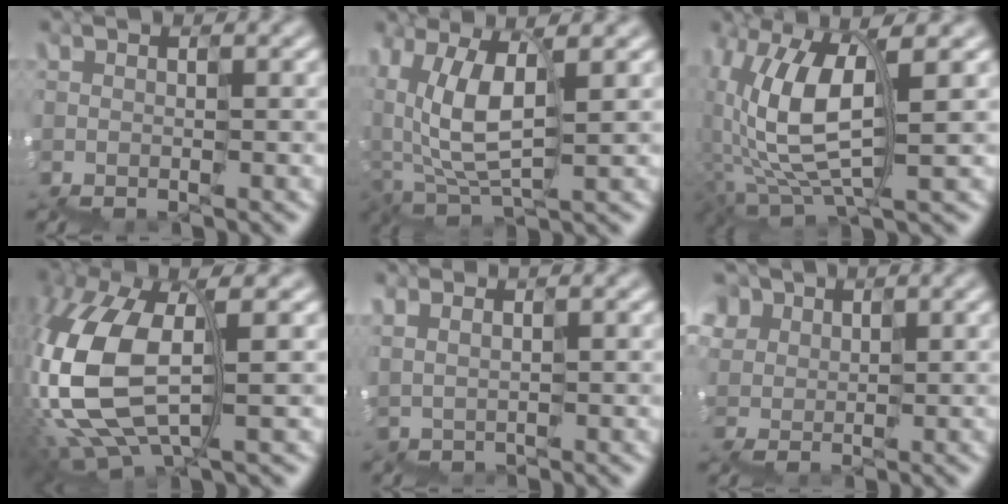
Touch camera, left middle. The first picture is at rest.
{"total": 4.4, "force": [2.0, 2.5, 3.1], "torque": [-0.086, 0.017, 0.035]}
{"total": 5.3, "force": [1.7, 2.1, 4.6], "torque": [-0.111, 0.014, 0.030]}
{"total": 7.7, "force": [0.4, 3.8, 6.6], "torque": [-0.160, 0.012, 0.002]}
{"total": 1.6, "force": [1.1, -0.6, -1.0], "torque": [0.024, 0.013, 0.027]}
{"total": 3.4, "force": [2.2, 2.1, -1.6], "torque": [0.028, 0.019, 0.039]}